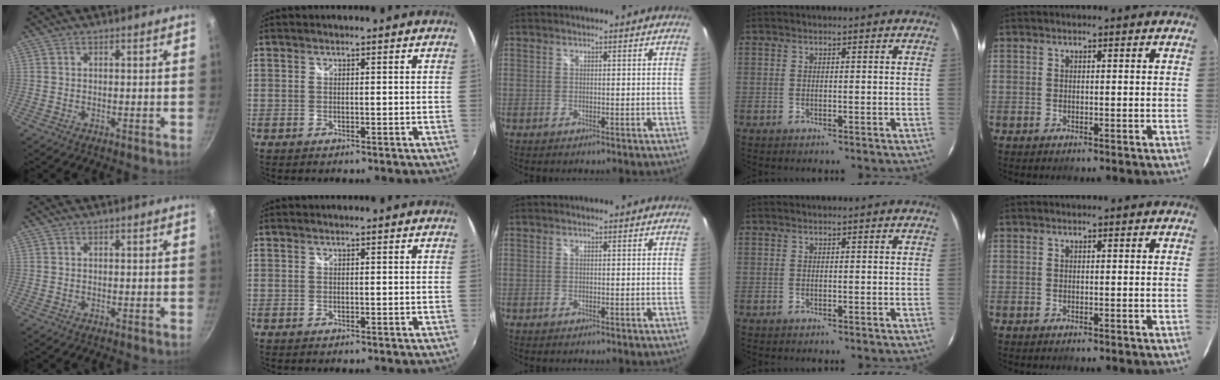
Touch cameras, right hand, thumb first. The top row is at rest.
{}